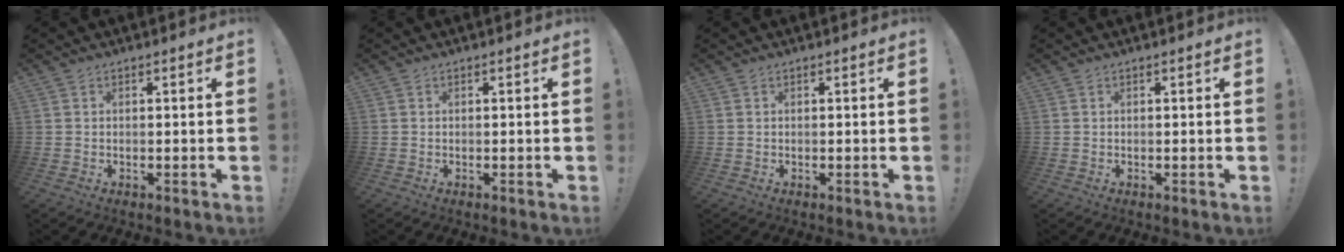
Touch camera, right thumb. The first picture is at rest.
{"total": 0.0}
{"total": 0.0}
{"total": 0.0}